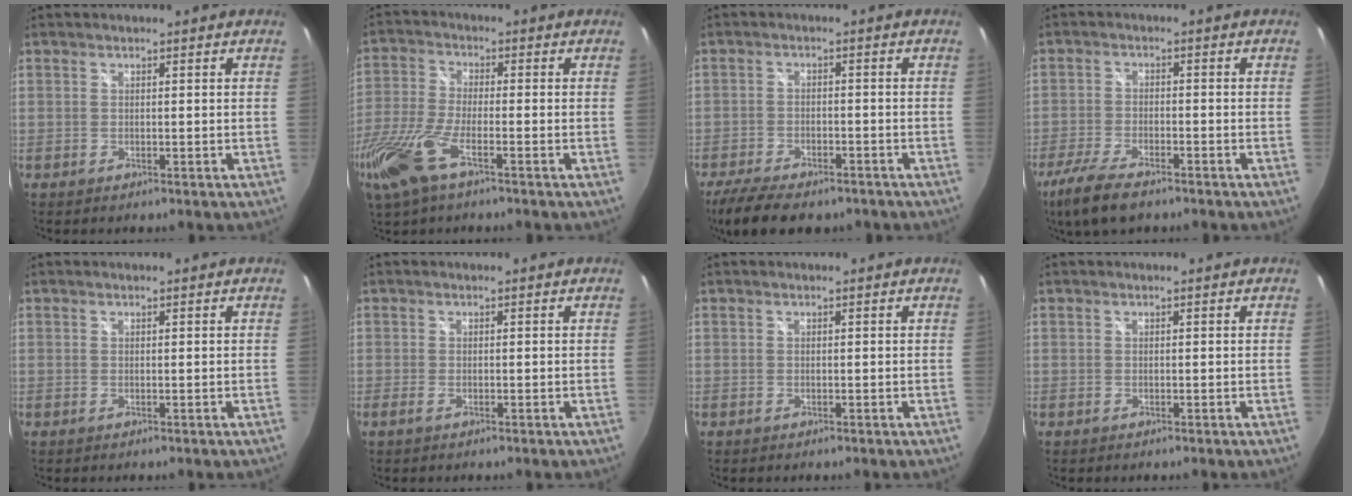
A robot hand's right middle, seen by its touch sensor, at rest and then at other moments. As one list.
[{"total": 12.8, "force": [-7.2, 3.7, 9.9], "torque": [-0.228, -0.031, -0.150]}, {"total": 12.5, "force": [-9.6, 4.5, 6.6], "torque": [-0.145, -0.027, -0.154]}, {"total": 9.5, "force": [-7.0, 2.7, 5.8], "torque": [-0.147, -0.028, -0.132]}, {"total": 0.0}, {"total": 1.0, "force": [-0.5, 0.1, 0.9], "torque": [-0.019, -0.003, -0.012]}, {"total": 0.0}, {"total": 0.0}]